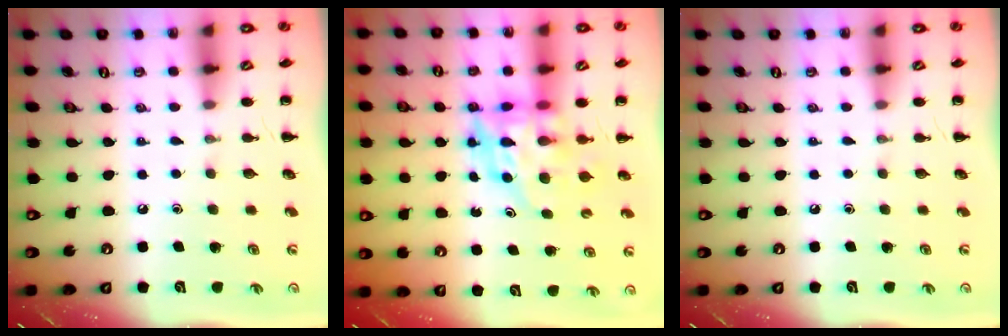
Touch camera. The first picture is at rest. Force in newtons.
{"total": 7.3, "press": 7.0, "slide": 2.2}
{"total": 0.0}